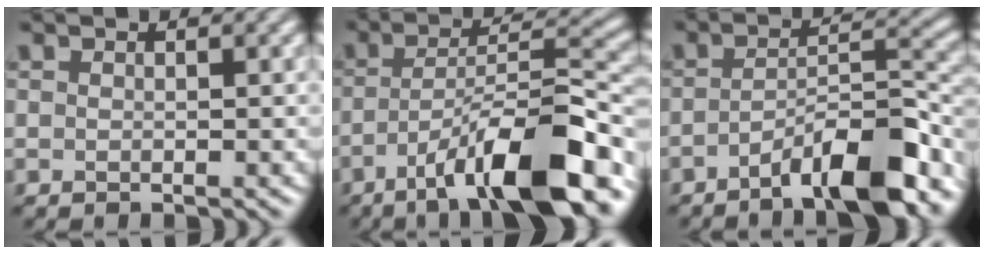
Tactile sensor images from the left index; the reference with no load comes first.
{"total": 11.9, "force": [-7.0, 2.7, 9.2], "torque": [-0.143, 0.016, -0.118]}
{"total": 9.0, "force": [-5.7, 2.1, 6.6], "torque": [-0.095, 0.005, -0.094]}